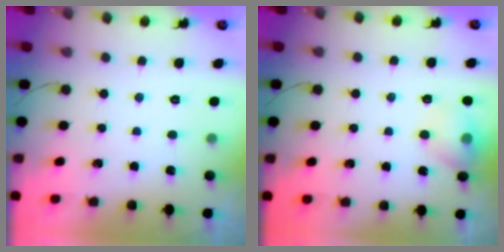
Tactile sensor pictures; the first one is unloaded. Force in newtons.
{"total": 9.8, "press": 9.7, "slide": 1.5}